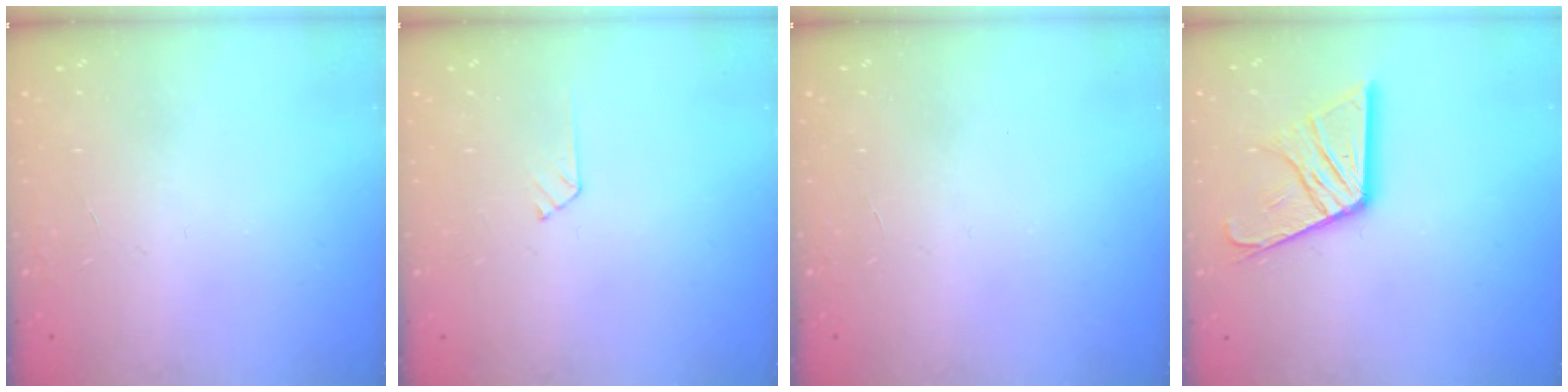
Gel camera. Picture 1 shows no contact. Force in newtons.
{"total": 4.2, "press": 4.1, "slide": 0.5}
{"total": 0.0}
{"total": 15.3, "press": 15.2, "slide": 1.5}